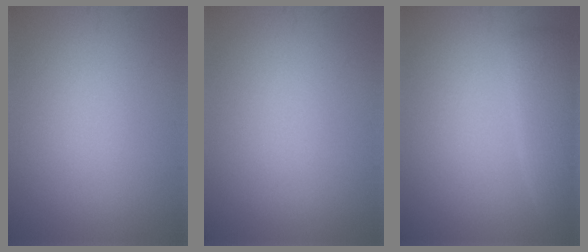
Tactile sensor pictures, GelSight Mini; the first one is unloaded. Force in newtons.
{"total": 0.0}
{"total": 3.2, "press": 3.2, "slide": 0.1}